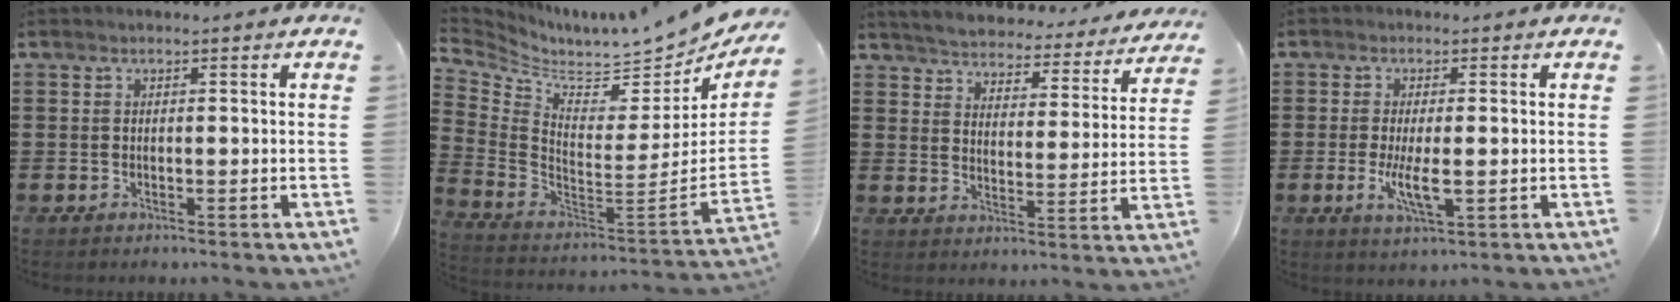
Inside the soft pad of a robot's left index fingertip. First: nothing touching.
{"total": 5.9, "force": [5.5, 1.0, 1.9], "torque": [-0.066, -0.064, 0.088]}
{"total": 4.1, "force": [4.1, -0.2, -0.1], "torque": [-0.025, -0.038, 0.066]}
{"total": 5.3, "force": [-0.9, 1.4, 5.0], "torque": [-0.099, -0.006, -0.016]}